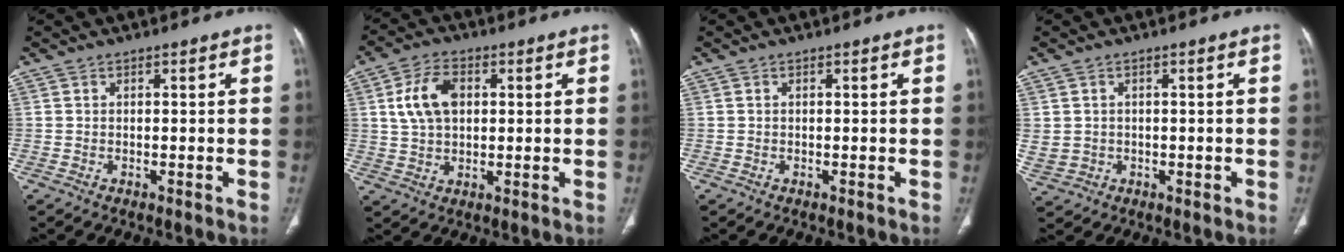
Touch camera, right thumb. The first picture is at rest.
{"total": 8.7, "force": [2.0, 5.6, 6.3], "torque": [-0.113, 0.006, 0.038]}
{"total": 0.0}
{"total": 4.4, "force": [0.0, 4.1, 1.8], "torque": [-0.041, 0.005, 0.018]}